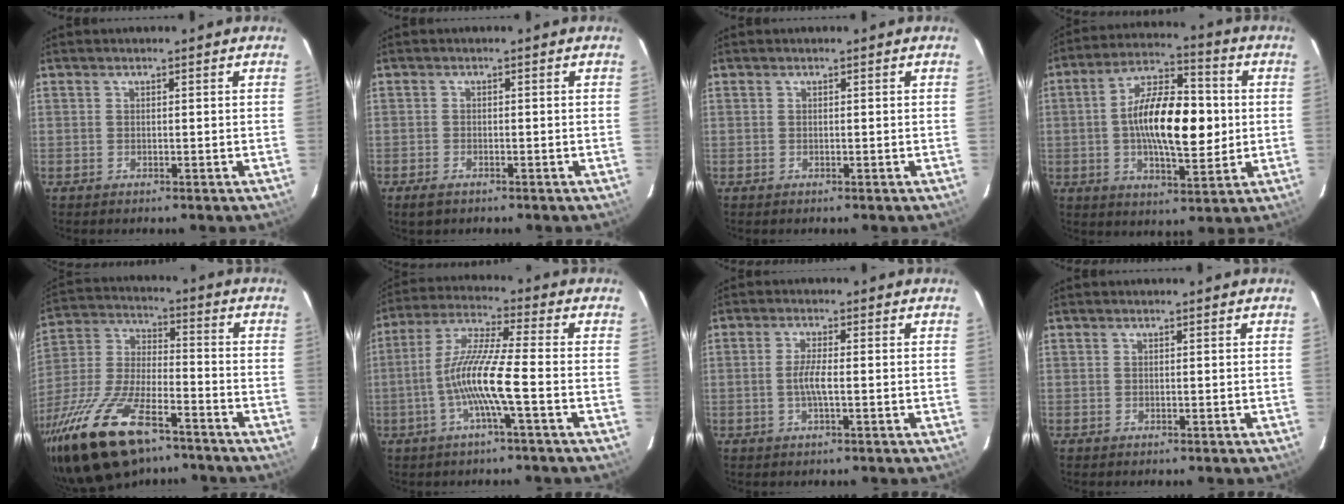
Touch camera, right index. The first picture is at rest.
{"total": 2.4, "force": [-1.7, 1.2, 1.2], "torque": [-0.030, -0.004, -0.032]}
{"total": 0.0}
{"total": 16.0, "force": [-0.1, 6.7, 14.5], "torque": [-0.249, 0.019, -0.004]}
{"total": 23.1, "force": [-15.8, 8.7, 14.5], "torque": [-0.305, -0.029, -0.277]}
{"total": 10.8, "force": [-3.2, -0.3, 10.3], "torque": [-0.209, 0.005, -0.065]}
{"total": 3.3, "force": [-0.7, 0.2, 3.2], "torque": [-0.063, 0.001, -0.014]}
{"total": 0.0}